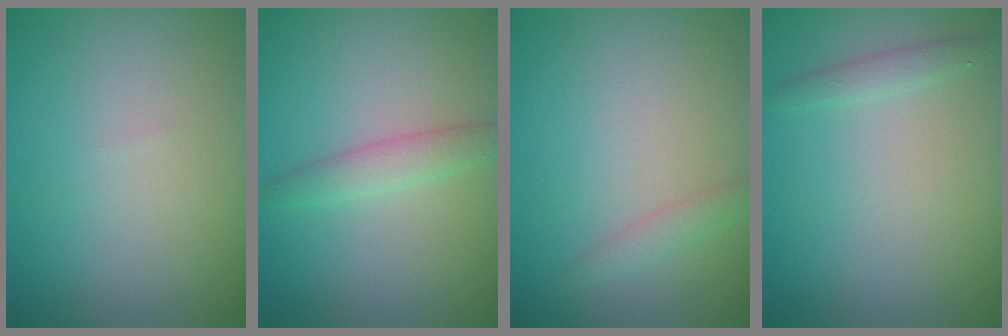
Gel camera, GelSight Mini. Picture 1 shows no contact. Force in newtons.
{"total": 1.9, "press": 1.9, "slide": 0.1}
{"total": 1.3, "press": 1.3, "slide": 0.1}
{"total": 1.1, "press": 1.1, "slide": 0.0}